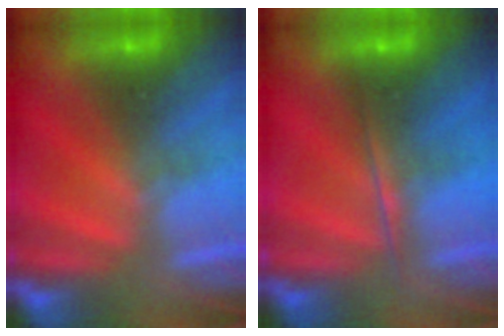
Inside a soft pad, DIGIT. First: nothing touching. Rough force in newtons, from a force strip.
{"total": 1.7}